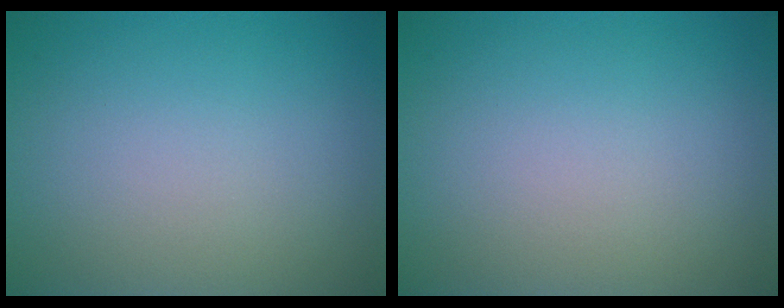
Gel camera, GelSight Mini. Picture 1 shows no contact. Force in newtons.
{"total": 0.0}